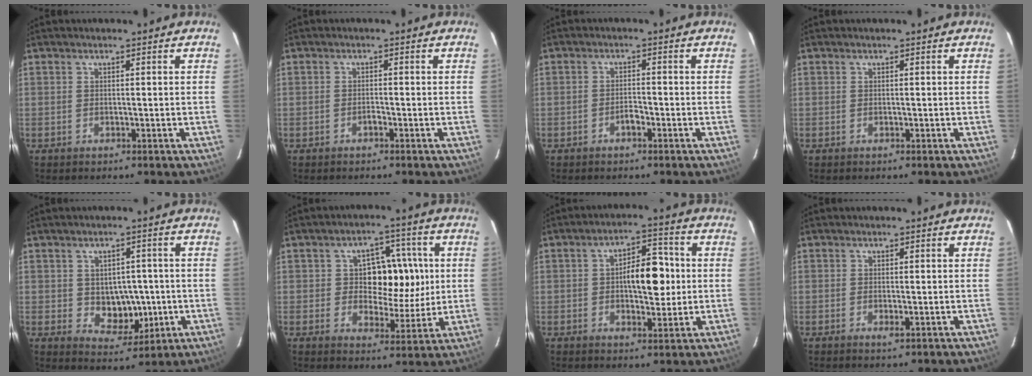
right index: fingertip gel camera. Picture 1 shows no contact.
{"total": 0.8, "force": [-0.6, 0.1, 0.5], "torque": [-0.010, 0.002, -0.010]}
{"total": 1.7, "force": [-1.1, 0.5, 1.3], "torque": [-0.020, 0.003, -0.019]}
{"total": 0.0}
{"total": 6.9, "force": [-0.4, 4.8, 4.9], "torque": [-0.063, 0.003, 0.008]}
{"total": 9.9, "force": [1.2, 5.8, 7.9], "torque": [-0.103, 0.022, 0.027]}
{"total": 8.7, "force": [0.3, 3.6, 7.9], "torque": [-0.124, 0.019, 0.007]}
{"total": 1.0, "force": [-0.3, 0.2, 0.9], "torque": [-0.016, -0.004, -0.005]}